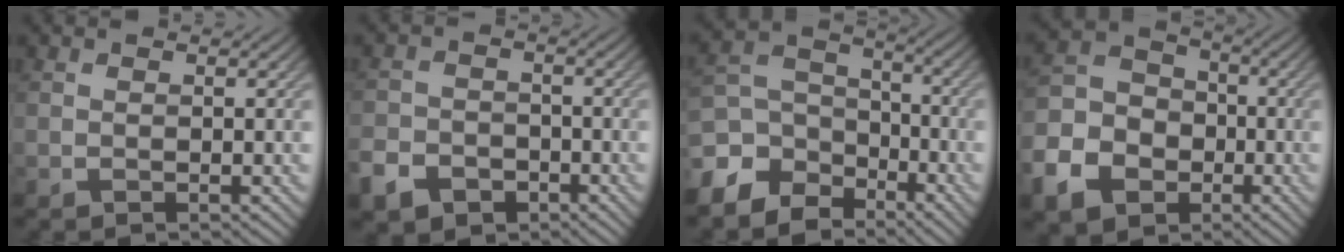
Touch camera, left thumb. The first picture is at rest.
{"total": 5.3, "force": [-3.3, 3.6, 1.9], "torque": [-0.048, -0.007, -0.068]}
{"total": 9.2, "force": [-6.0, 6.0, 3.5], "torque": [-0.106, -0.014, -0.122]}
{"total": 10.9, "force": [-4.7, 8.6, 4.8], "torque": [-0.146, -0.034, -0.104]}